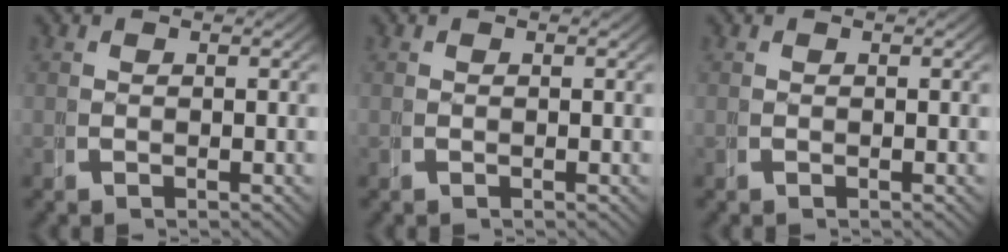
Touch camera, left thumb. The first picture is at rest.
{"total": 0.0}
{"total": 0.0}